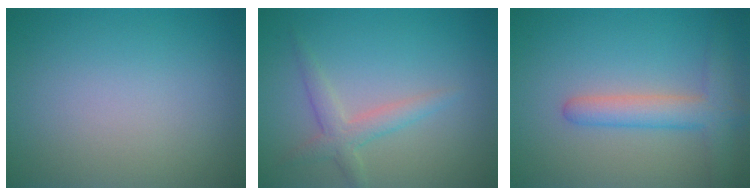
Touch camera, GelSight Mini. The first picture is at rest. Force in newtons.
{"total": 2.4, "press": 2.4, "slide": 0.1}
{"total": 4.0, "press": 4.0, "slide": 0.3}